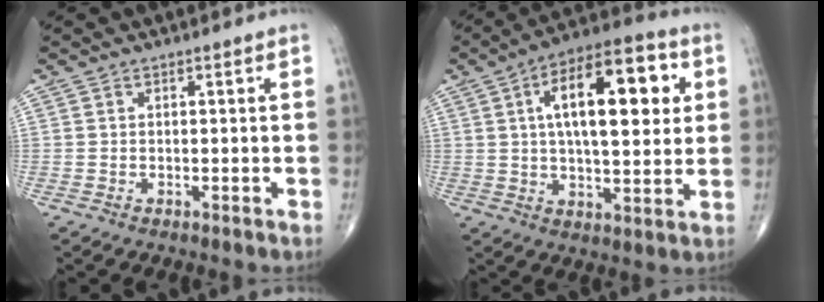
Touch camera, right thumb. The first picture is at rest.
{"total": 19.5, "force": [4.9, 8.1, 17.1], "torque": [-0.240, 0.007, 0.068]}